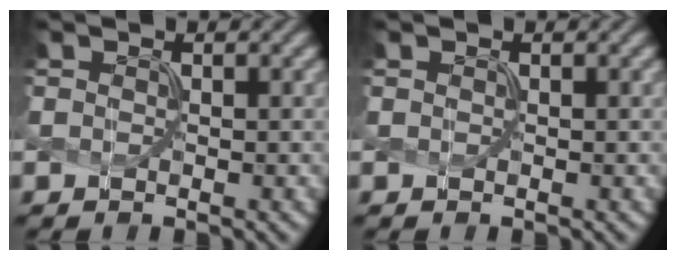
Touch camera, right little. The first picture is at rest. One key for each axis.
{"total": 0.6, "fx": -0.2, "fy": -0.2, "fz": -0.5, "tx": 0.009, "ty": 0.002, "tz": 0.002}